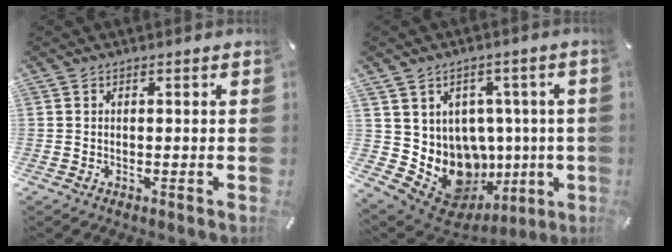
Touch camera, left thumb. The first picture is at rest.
{"total": 12.9, "force": [-1.5, 11.4, 6.0], "torque": [-0.089, -0.032, 0.010]}